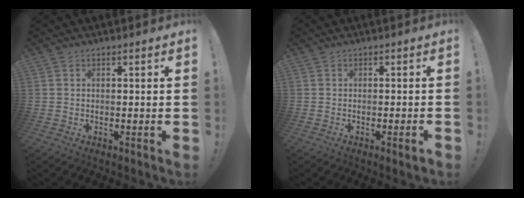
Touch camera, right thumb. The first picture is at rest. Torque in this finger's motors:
{"motor_torque": [0.42, 0.22, -1.04, 0.08, 0.00]}